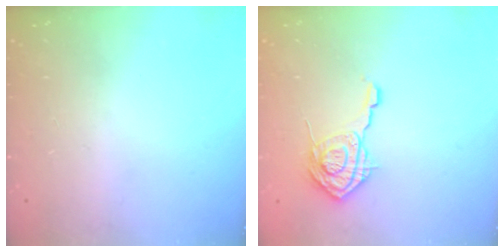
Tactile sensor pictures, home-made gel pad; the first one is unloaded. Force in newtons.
{"total": 14.9, "press": 14.9, "slide": 0.5}